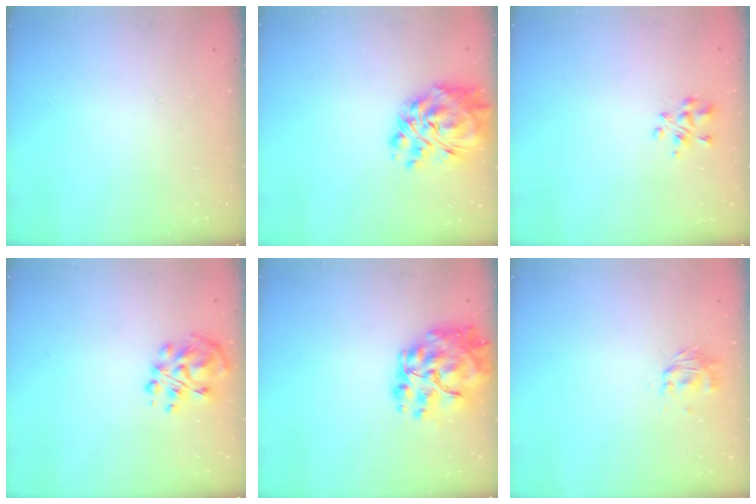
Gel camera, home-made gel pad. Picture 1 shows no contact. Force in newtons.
{"total": 13.1, "press": 12.4, "slide": 4.3}
{"total": 3.8, "press": 3.8, "slide": 0.6}
{"total": 8.8, "press": 8.6, "slide": 1.8}
{"total": 17.2, "press": 16.1, "slide": 6.1}
{"total": 1.3, "press": 1.2, "slide": 0.4}